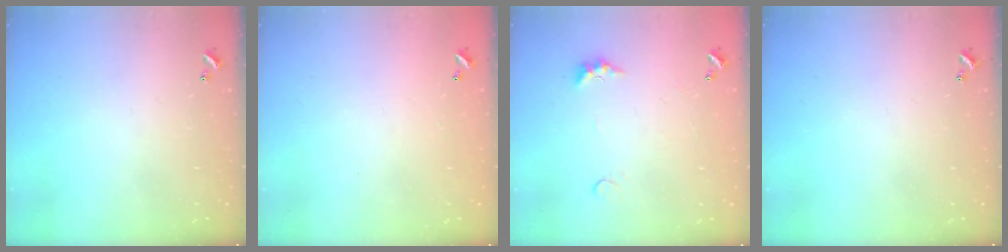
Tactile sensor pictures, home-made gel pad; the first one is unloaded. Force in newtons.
{"total": 3.0, "press": 3.0, "slide": 0.1}
{"total": 0.8, "press": 0.7, "slide": 0.4}
{"total": 0.0}